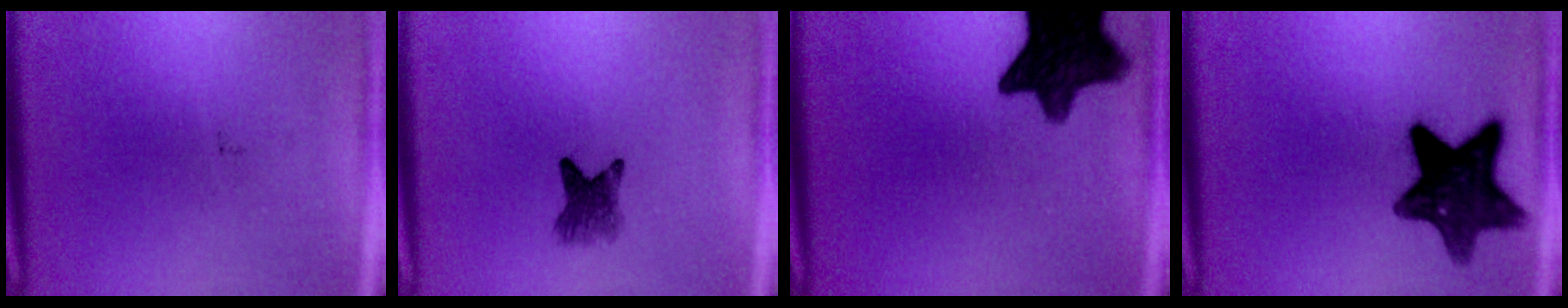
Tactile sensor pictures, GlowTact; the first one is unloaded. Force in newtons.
{"total": 3.6}
{"total": 12.2}
{"total": 12.2}